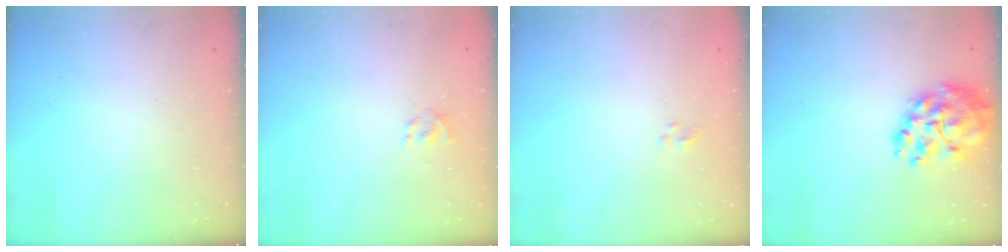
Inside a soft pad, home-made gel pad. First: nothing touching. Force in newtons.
{"total": 1.3, "press": 1.1, "slide": 0.7}
{"total": 1.2, "press": 1.0, "slide": 0.6}
{"total": 14.8, "press": 14.1, "slide": 4.5}